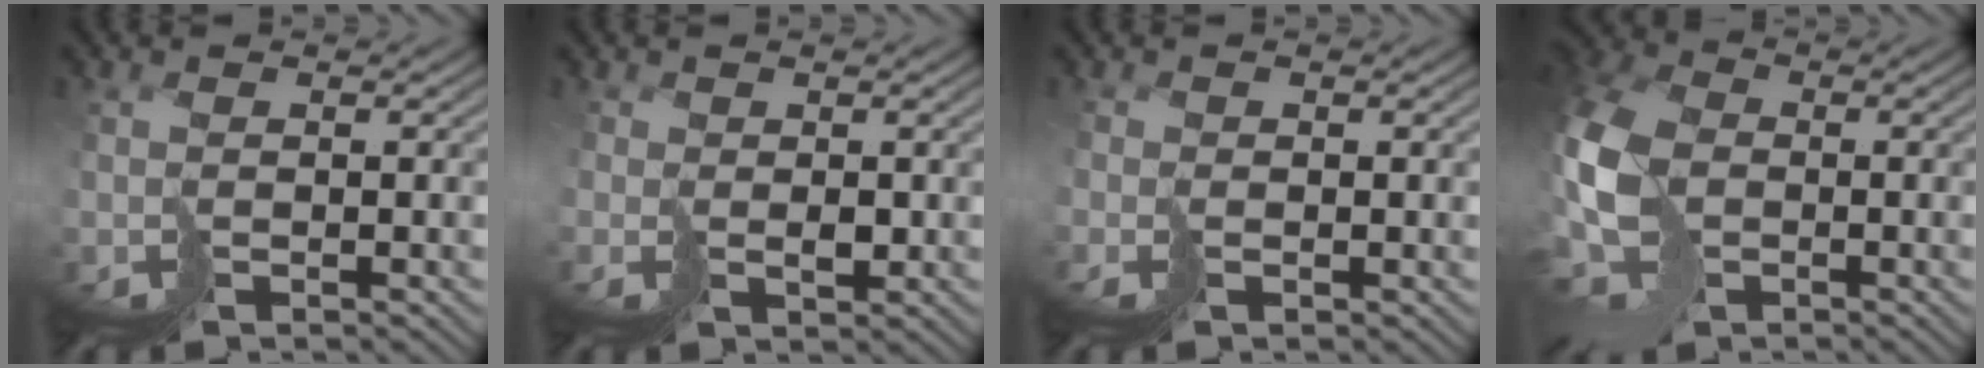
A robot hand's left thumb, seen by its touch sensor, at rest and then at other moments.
{"total": 1.1, "force": [0.9, 0.5, -0.3], "torque": [0.011, 0.000, 0.022]}
{"total": 1.0, "force": [0.1, 0.1, -1.0], "torque": [0.025, 0.000, -0.001]}
{"total": 10.7, "force": [-1.7, 7.6, 7.4], "torque": [-0.214, -0.014, -0.039]}